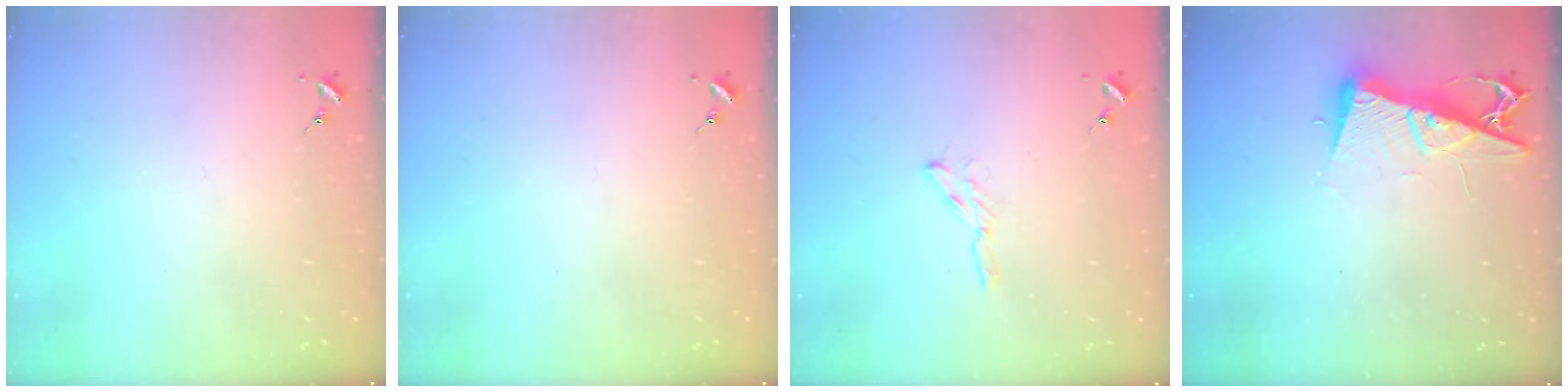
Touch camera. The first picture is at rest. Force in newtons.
{"total": 0.0}
{"total": 2.9, "press": 2.9, "slide": 0.3}
{"total": 11.3, "press": 11.2, "slide": 1.1}